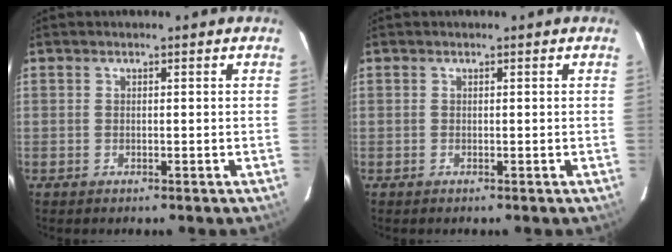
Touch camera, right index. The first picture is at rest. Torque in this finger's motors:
{"motor_torque": [-0.07, -0.07, 0.00, 0.01]}